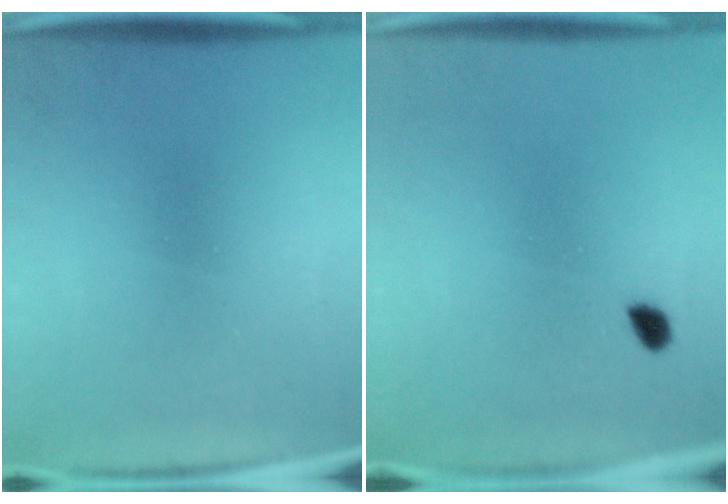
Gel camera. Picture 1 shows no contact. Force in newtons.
{"total": 1.7}